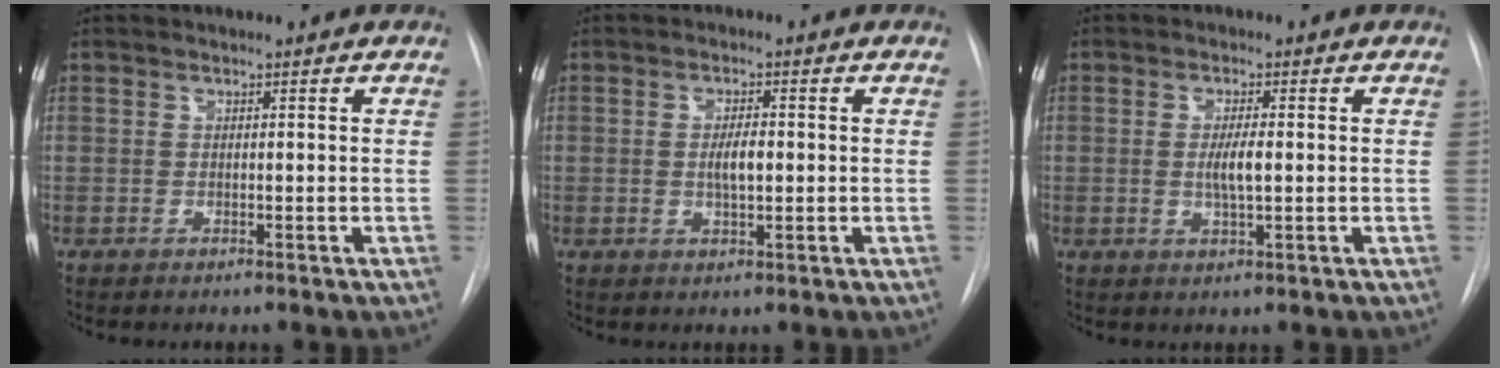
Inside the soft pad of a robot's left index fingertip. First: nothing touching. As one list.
[{"total": 3.2, "force": [-0.5, 1.0, 3.0], "torque": [-0.054, -0.003, -0.006]}, {"total": 3.3, "force": [-0.5, 0.5, 3.2], "torque": [-0.061, -0.007, -0.006]}]